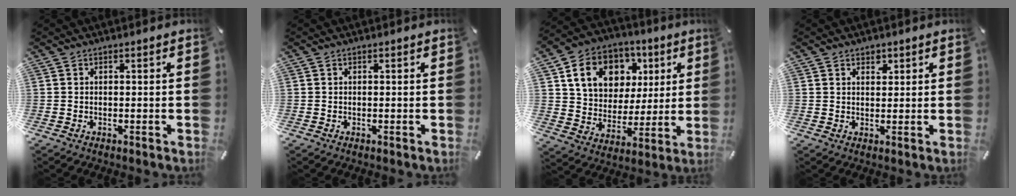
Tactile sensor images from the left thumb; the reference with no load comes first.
{"total": 0.0}
{"total": 14.7, "force": [5.9, 12.0, 6.1], "torque": [-0.108, -0.011, 0.117]}
{"total": 1.9, "force": [1.1, 1.6, 0.3], "torque": [0.008, -0.005, 0.016]}